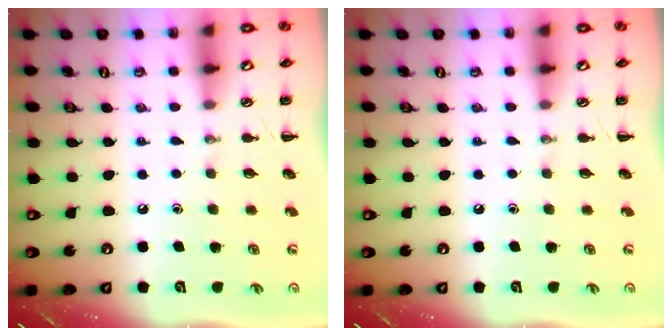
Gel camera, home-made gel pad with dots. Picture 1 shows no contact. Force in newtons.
{"total": 0.0}